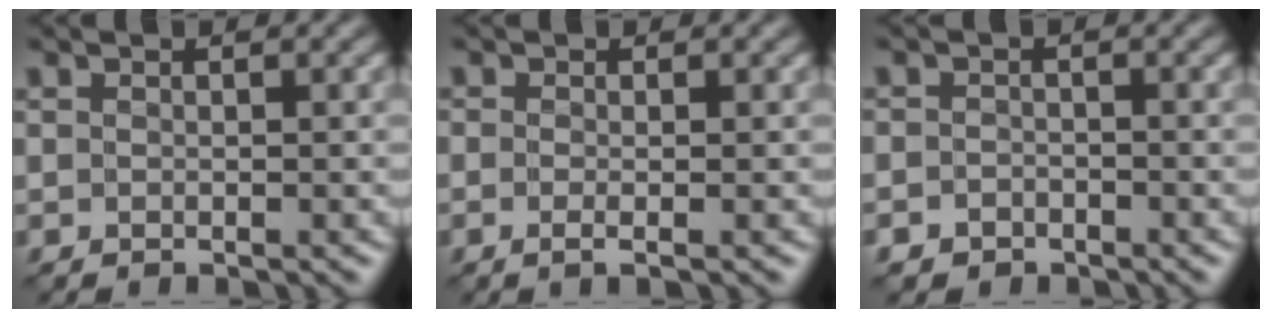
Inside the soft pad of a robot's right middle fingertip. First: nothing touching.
{"total": 0.7, "force": [-0.3, -0.1, 0.7], "torque": [-0.013, -0.003, -0.008]}
{"total": 1.9, "force": [-1.5, 1.2, -0.1], "torque": [0.018, 0.007, -0.030]}